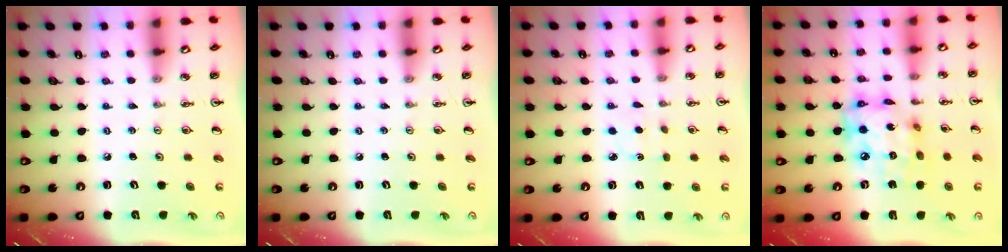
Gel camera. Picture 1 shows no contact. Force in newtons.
{"total": 0.0}
{"total": 2.3, "press": 2.3, "slide": 0.3}
{"total": 16.0, "press": 15.9, "slide": 1.8}